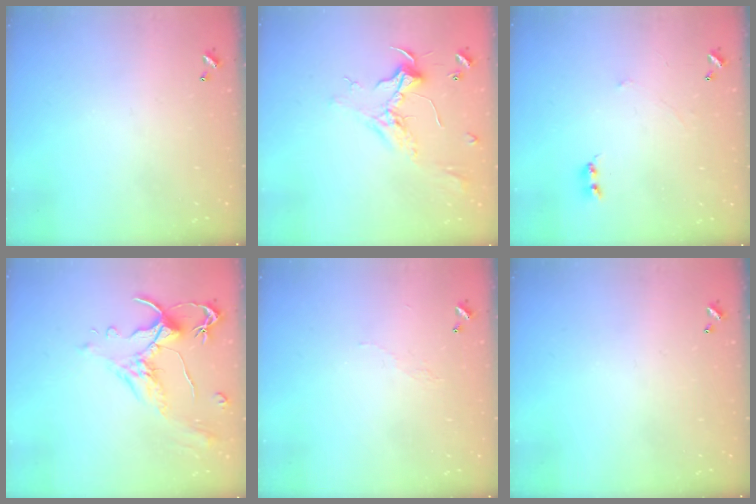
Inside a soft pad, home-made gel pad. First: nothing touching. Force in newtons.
{"total": 2.5, "press": 2.3, "slide": 0.8}
{"total": 0.9, "press": 0.8, "slide": 0.3}
{"total": 1.5, "press": 1.0, "slide": 1.1}
{"total": 2.9, "press": 2.9, "slide": 0.5}
{"total": 0.0}